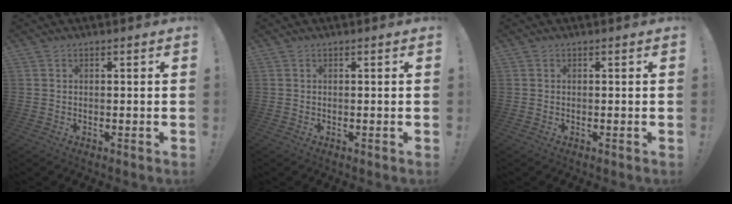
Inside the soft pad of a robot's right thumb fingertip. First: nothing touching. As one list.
[{"total": 0.0}, {"total": 0.0}]